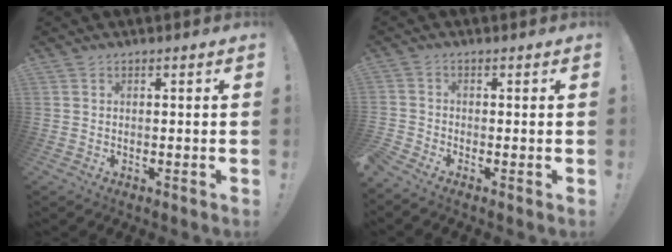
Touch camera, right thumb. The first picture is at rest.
{"total": 1.8, "force": [-0.9, 1.2, 0.9], "torque": [-0.033, 0.002, -0.019]}